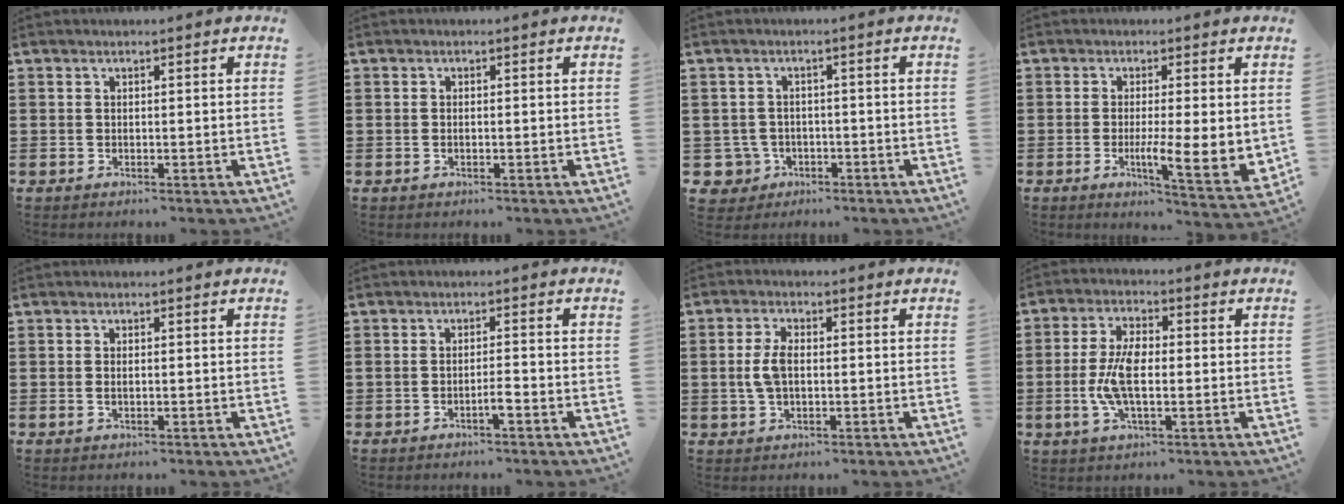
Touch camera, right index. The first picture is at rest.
{"total": 0.6, "force": [-0.3, 0.2, 0.5], "torque": [-0.011, -0.004, -0.004]}
{"total": 3.6, "force": [-1.9, 3.0, 0.8], "torque": [-0.037, 0.000, -0.043]}
{"total": 6.9, "force": [-0.5, 1.8, 6.6], "torque": [-0.093, -0.022, -0.007]}
{"total": 1.2, "force": [-0.2, 0.5, 1.1], "torque": [-0.022, 0.001, -0.004]}
{"total": 2.3, "force": [-1.4, 0.2, 1.8], "torque": [-0.032, 0.001, -0.025]}
{"total": 4.5, "force": [0.1, 2.1, 4.0], "torque": [-0.094, 0.000, -0.004]}
{"total": 7.2, "force": [-1.0, 3.0, 6.5], "torque": [-0.148, -0.004, -0.025]}